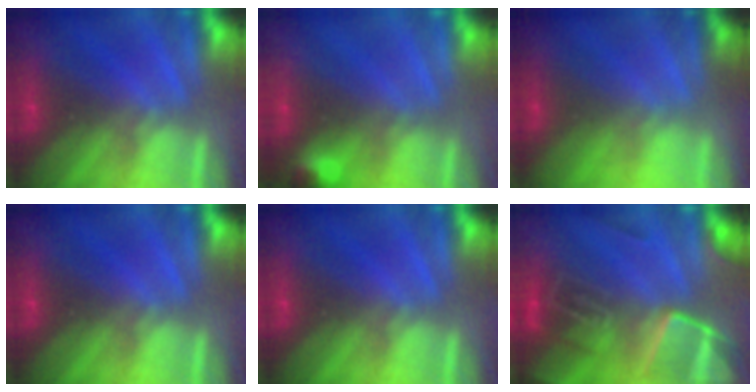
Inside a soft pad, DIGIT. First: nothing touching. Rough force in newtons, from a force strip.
{"total": 3.1}
{"total": 2.1}
{"total": 0.0}
{"total": 0.0}
{"total": 5.7}